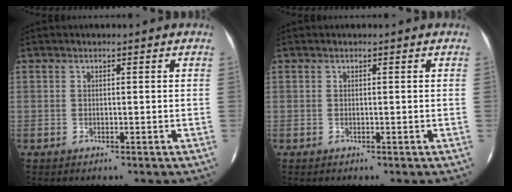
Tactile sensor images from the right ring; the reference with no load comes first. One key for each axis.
{"total": 0.0}